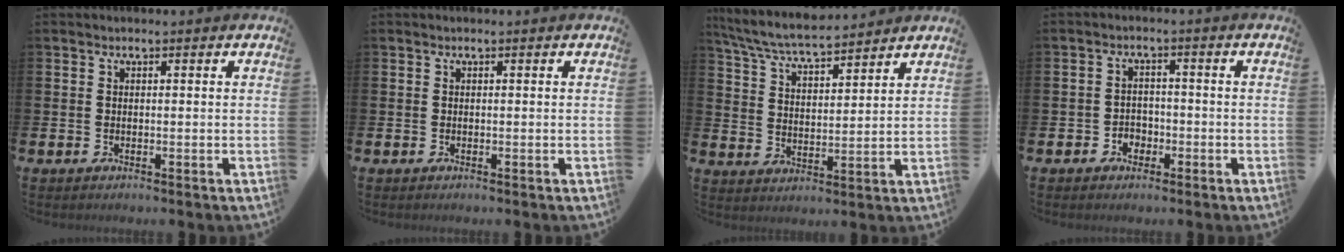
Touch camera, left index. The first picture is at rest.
{"total": 0.0}
{"total": 6.7, "force": [6.3, 0.7, 2.0], "torque": [-0.071, -0.032, 0.113]}
{"total": 2.3, "force": [-1.5, 1.8, 0.5], "torque": [-0.018, 0.008, -0.033]}